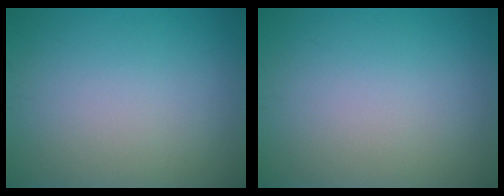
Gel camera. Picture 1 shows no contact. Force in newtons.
{"total": 0.0}